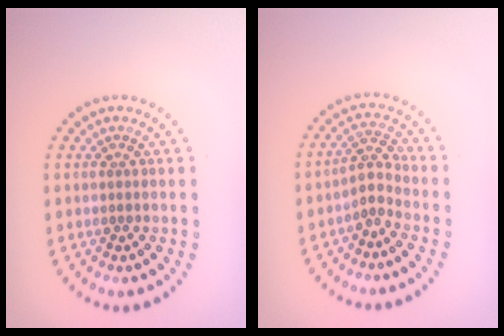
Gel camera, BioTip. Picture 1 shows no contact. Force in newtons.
{"total": 2.1, "press": 1.5, "slide": 1.4}